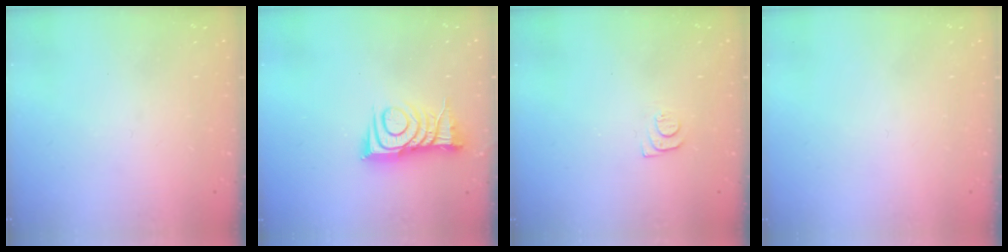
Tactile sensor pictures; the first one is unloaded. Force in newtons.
{"total": 10.1, "press": 10.1, "slide": 0.3}
{"total": 5.5, "press": 5.4, "slide": 0.6}
{"total": 1.6, "press": 1.6, "slide": 0.1}